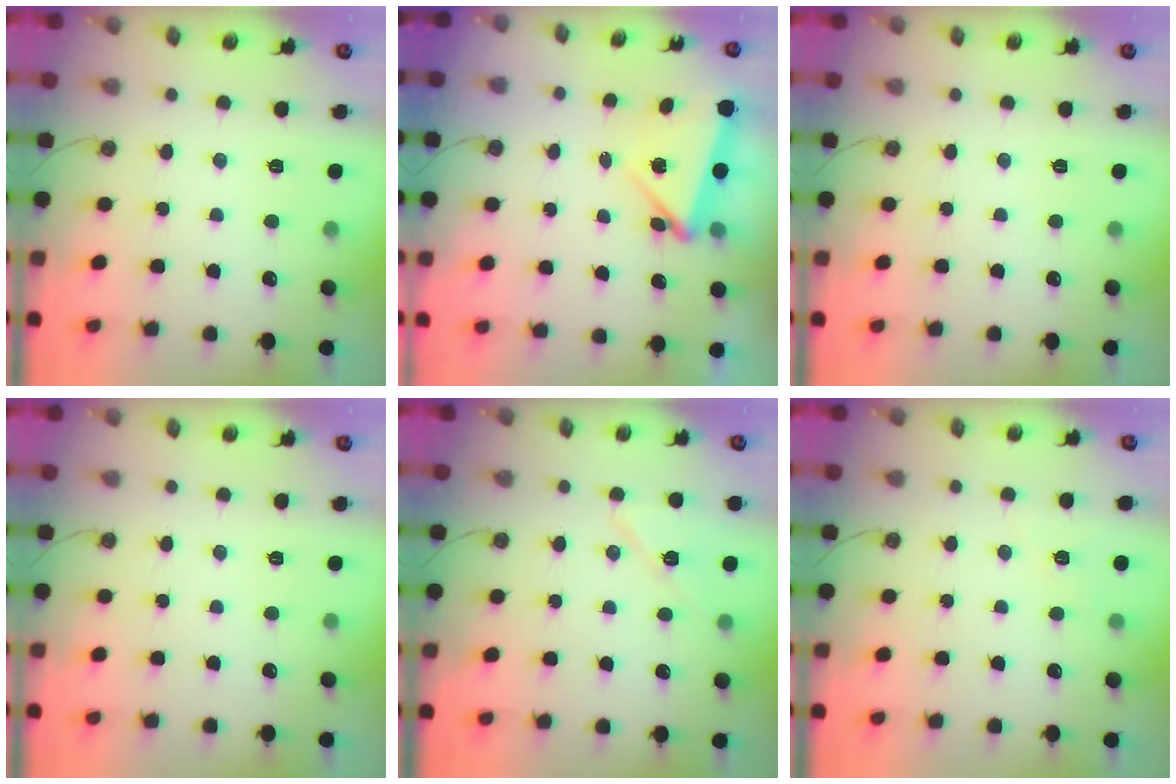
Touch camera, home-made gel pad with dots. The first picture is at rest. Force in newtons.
{"total": 10.9, "press": 5.3, "slide": 9.5}
{"total": 0.0}
{"total": 0.0}
{"total": 8.5, "press": 8.4, "slide": 1.1}
{"total": 5.3, "press": 5.0, "slide": 1.7}